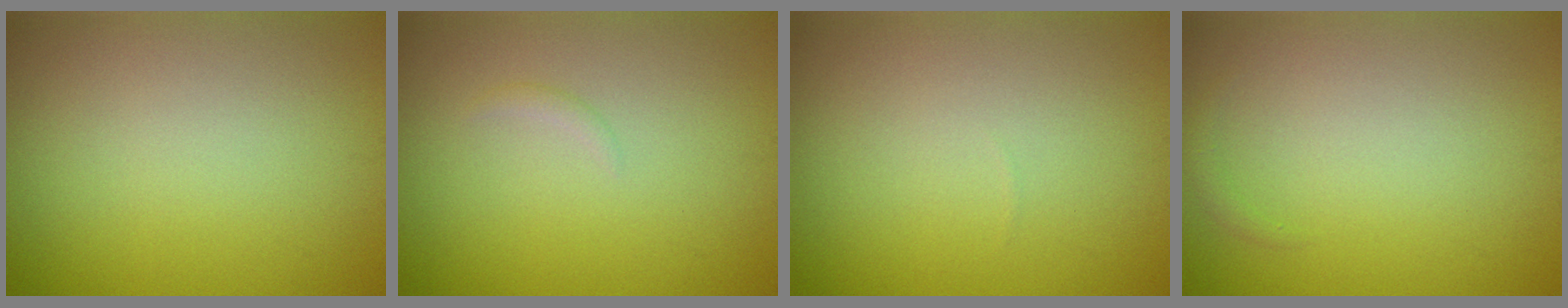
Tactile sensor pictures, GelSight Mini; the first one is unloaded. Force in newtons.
{"total": 0.5, "press": 0.5, "slide": 0.0}
{"total": 0.0}
{"total": 0.5, "press": 0.5, "slide": 0.1}